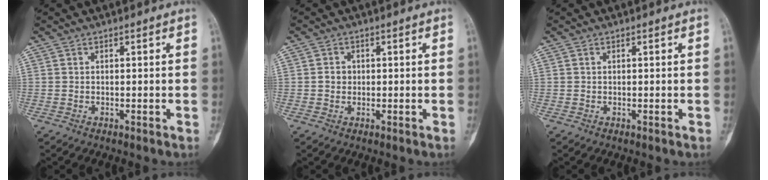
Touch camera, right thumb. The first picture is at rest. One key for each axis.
{"total": 2.0, "fx": 0.0, "fy": 1.8, "fz": 0.8, "tx": -0.003, "ty": 0.005, "tz": -0.001}
{"total": 0.0}